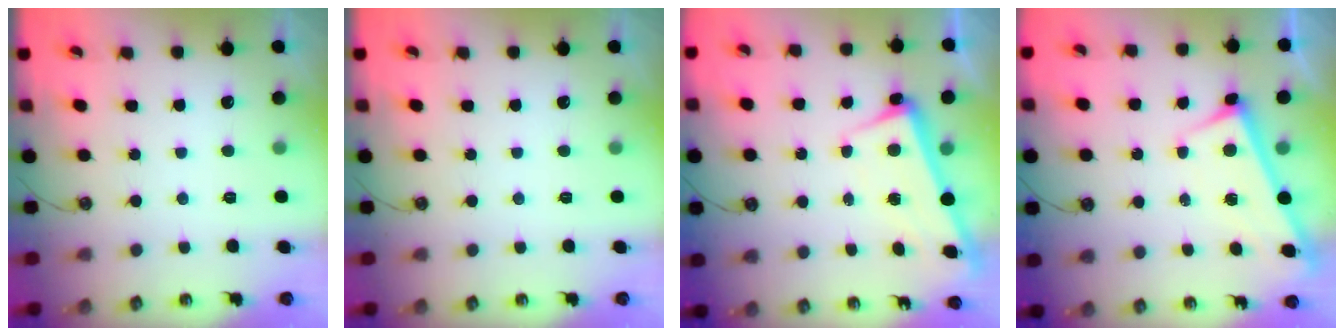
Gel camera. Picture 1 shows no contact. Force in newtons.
{"total": 0.0}
{"total": 2.3, "press": 2.2, "slide": 0.7}
{"total": 2.9, "press": 2.9, "slide": 0.1}